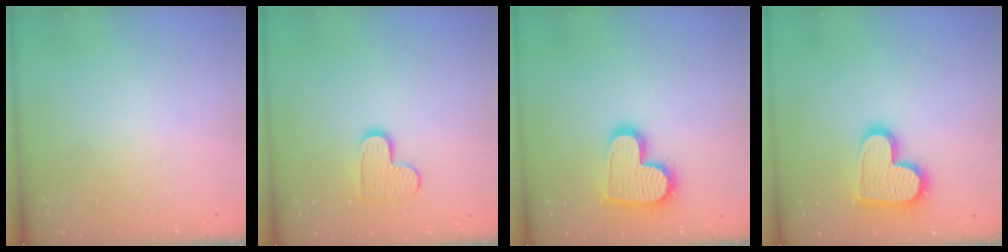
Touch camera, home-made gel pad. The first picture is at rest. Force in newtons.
{"total": 8.5, "press": 8.4, "slide": 0.4}
{"total": 16.0, "press": 16.0, "slide": 1.0}
{"total": 16.0, "press": 16.0, "slide": 1.0}